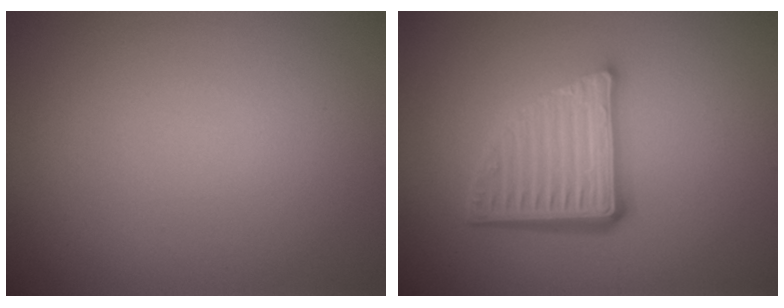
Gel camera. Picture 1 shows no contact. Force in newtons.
{"total": 5.7, "press": 3.8, "slide": 4.2}